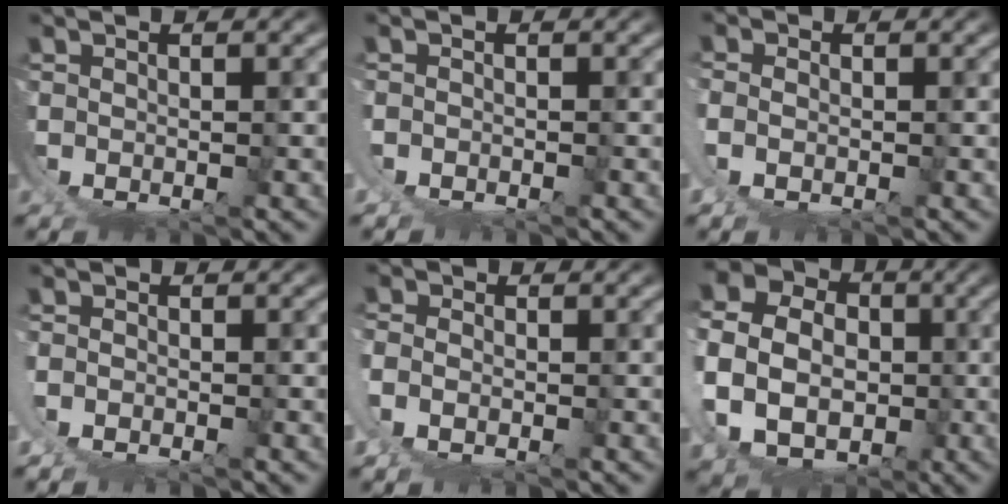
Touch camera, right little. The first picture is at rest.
{"total": 1.4, "force": [0.0, 1.3, 0.4], "torque": [-0.017, 0.000, -0.002]}
{"total": 2.5, "force": [0.6, 2.0, 1.4], "torque": [-0.045, -0.008, 0.011]}
{"total": 2.4, "force": [0.1, 2.2, 1.1], "torque": [-0.033, -0.005, 0.001]}
{"total": 3.2, "force": [0.9, 2.5, 1.7], "torque": [-0.055, -0.008, 0.015]}
{"total": 15.0, "force": [2.6, 12.4, 7.9], "torque": [-0.163, -0.018, 0.029]}